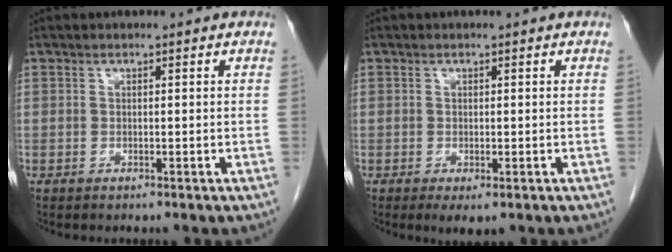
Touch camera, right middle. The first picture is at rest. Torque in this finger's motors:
{"motor_torque": [0.49, -0.33, 0.09, 0.05]}